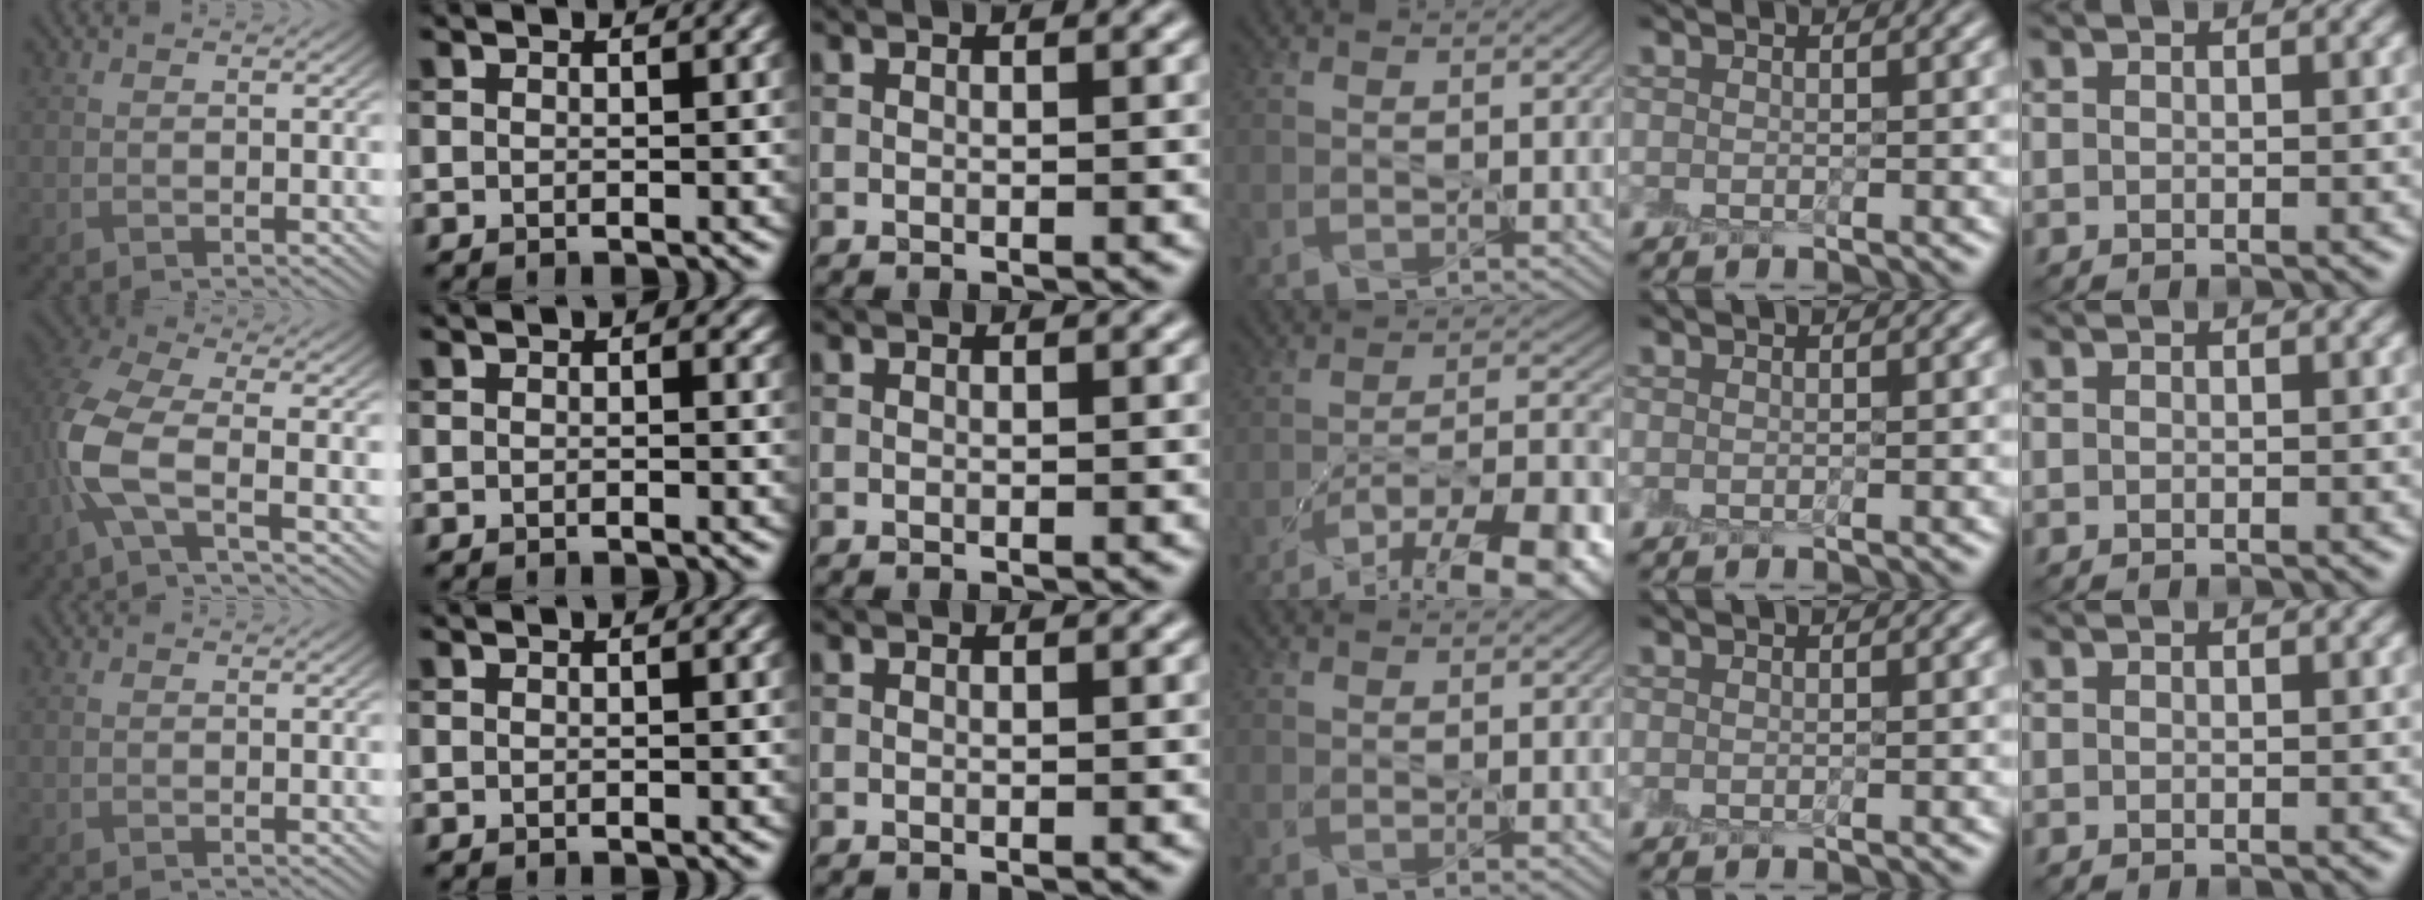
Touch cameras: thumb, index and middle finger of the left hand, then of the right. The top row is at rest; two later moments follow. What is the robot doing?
{"motion": "peel", "object": "small bumper sticker"}